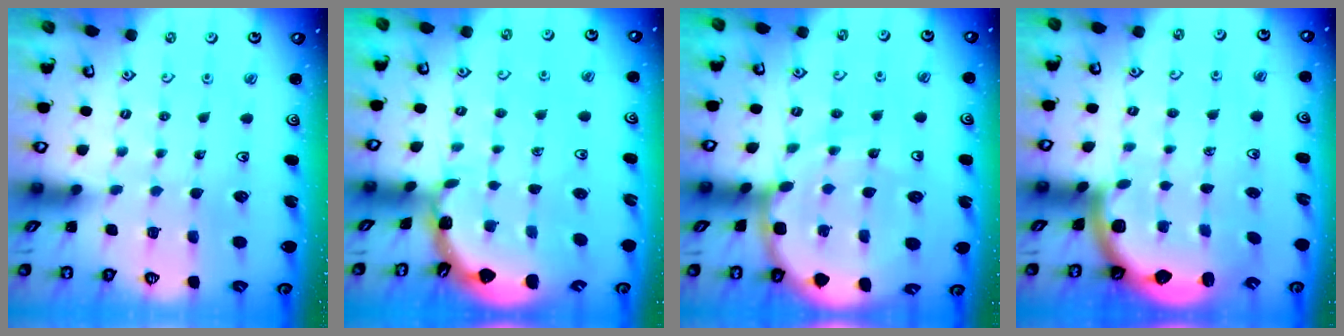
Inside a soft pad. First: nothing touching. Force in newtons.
{"total": 1.7, "press": 1.7, "slide": 0.1}
{"total": 10.8, "press": 10.7, "slide": 1.3}
{"total": 2.9, "press": 2.8, "slide": 0.4}